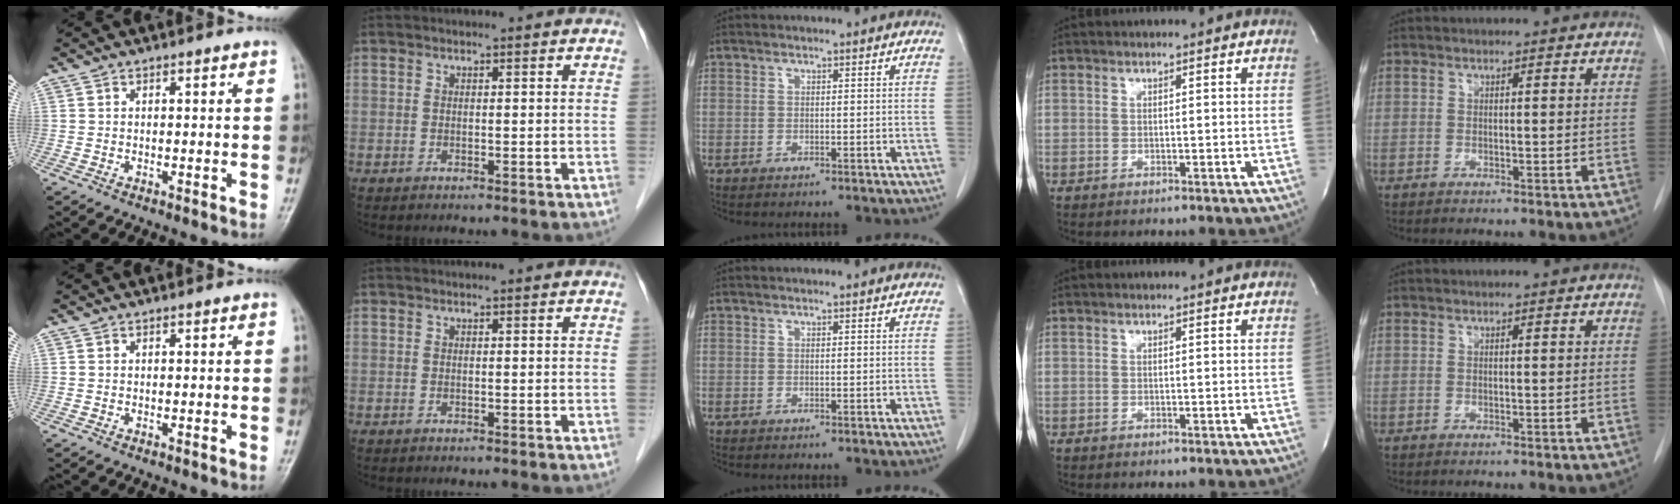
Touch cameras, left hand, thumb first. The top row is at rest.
{}